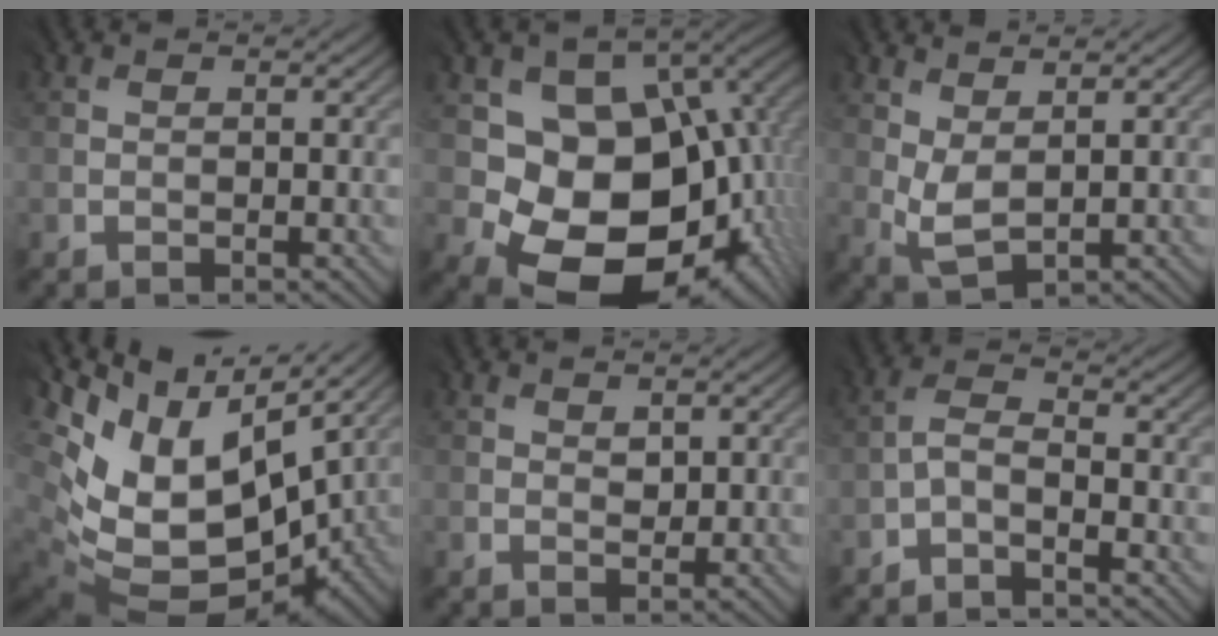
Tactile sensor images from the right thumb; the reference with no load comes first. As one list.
[{"total": 16.1, "force": [-1.3, 11.8, 10.8], "torque": [-0.161, -0.034, -0.006]}, {"total": 3.3, "force": [1.1, 1.6, 2.6], "torque": [-0.077, -0.004, 0.028]}, {"total": 15.2, "force": [1.1, 10.6, 10.8], "torque": [-0.206, -0.033, 0.078]}, {"total": 1.5, "force": [0.7, 1.0, 0.8], "torque": [-0.014, -0.002, 0.016]}, {"total": 2.7, "force": [-2.0, 0.7, 1.7], "torque": [-0.038, 0.004, -0.049]}]